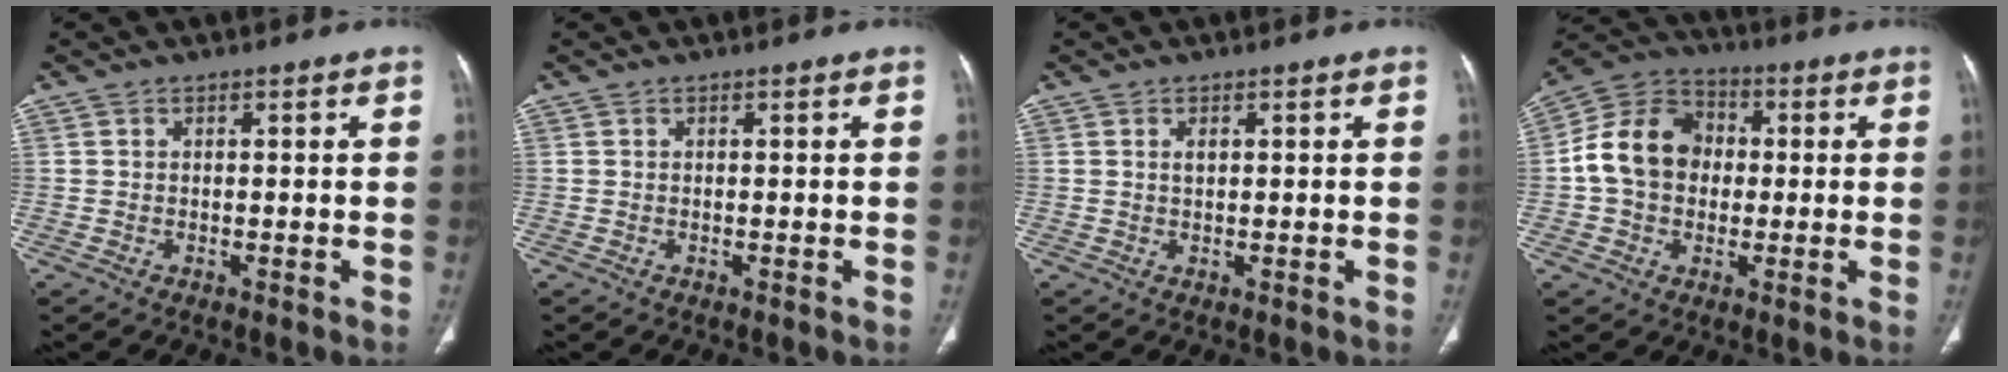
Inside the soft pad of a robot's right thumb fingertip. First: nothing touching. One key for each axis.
{"total": 0.0}
{"total": 1.3, "fx": 0.5, "fy": 0.7, "fz": 1.0, "tx": -0.015, "ty": 0.000, "tz": 0.011}
{"total": 13.3, "fx": 0.2, "fy": 10.7, "fz": 7.9, "tx": -0.124, "ty": 0.033, "tz": -0.007}